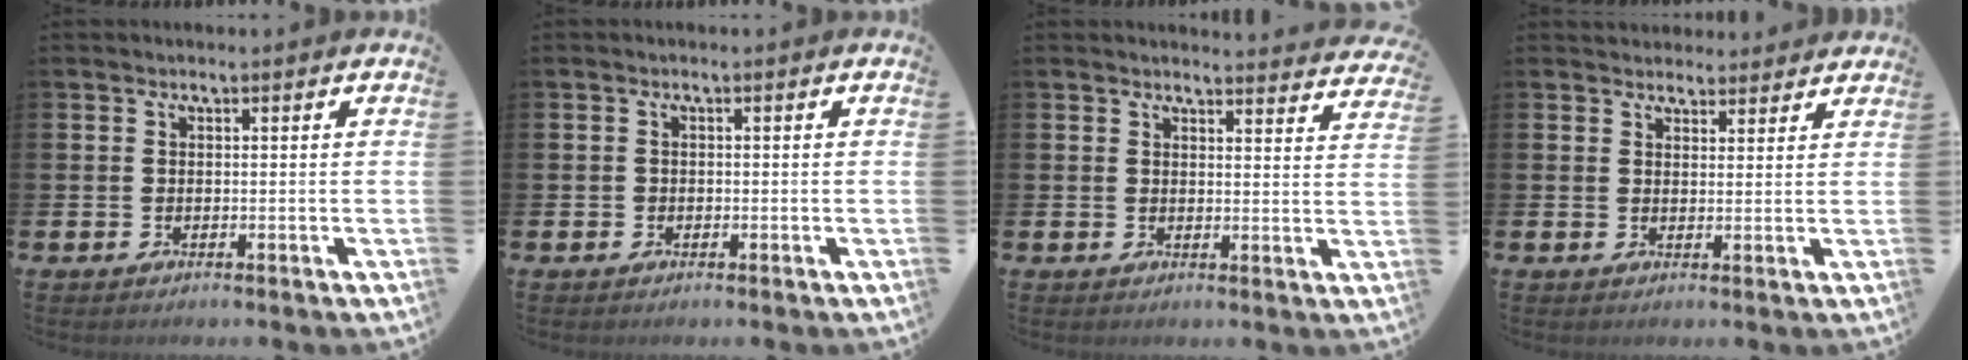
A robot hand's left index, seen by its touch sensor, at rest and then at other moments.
{"total": 0.7, "force": [-0.2, 0.6, 0.1], "torque": [-0.007, 0.007, -0.005]}
{"total": 3.0, "force": [3.0, 0.0, -0.2], "torque": [0.011, -0.026, 0.051]}
{"total": 3.1, "force": [2.9, 1.0, -0.3], "torque": [0.012, -0.014, 0.052]}